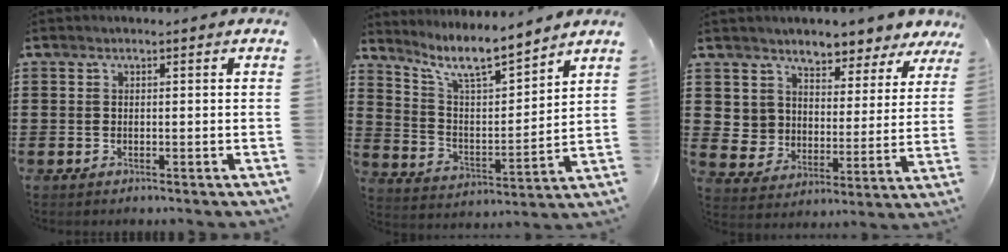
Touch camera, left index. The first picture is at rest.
{"total": 8.8, "force": [7.4, 1.4, 4.4], "torque": [-0.113, -0.038, 0.130]}
{"total": 6.0, "force": [5.5, 2.0, -1.2], "torque": [-0.021, -0.051, 0.099]}